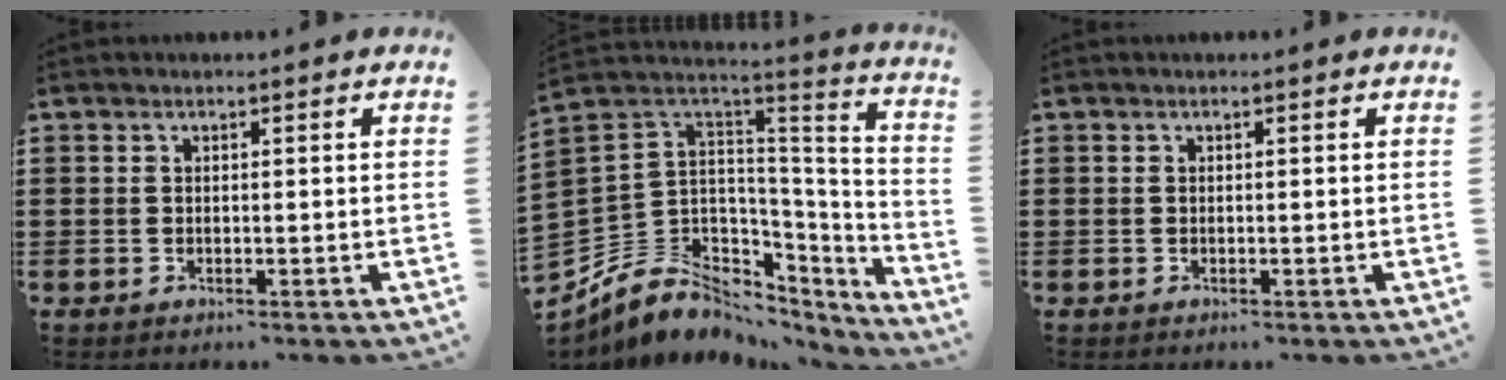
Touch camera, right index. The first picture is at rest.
{"total": 8.2, "force": [-2.2, 7.5, 2.7], "torque": [-0.096, -0.026, -0.033]}
{"total": 0.0}